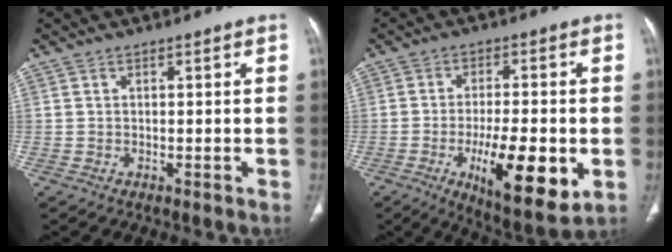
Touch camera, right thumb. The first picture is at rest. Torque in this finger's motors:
{"motor_torque": [2.08, 1.94, 0.86, -0.88, 0.52]}